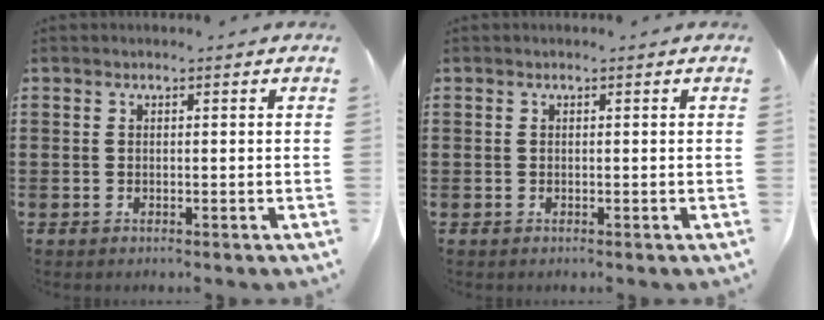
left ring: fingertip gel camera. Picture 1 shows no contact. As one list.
[{"total": 0.0}]